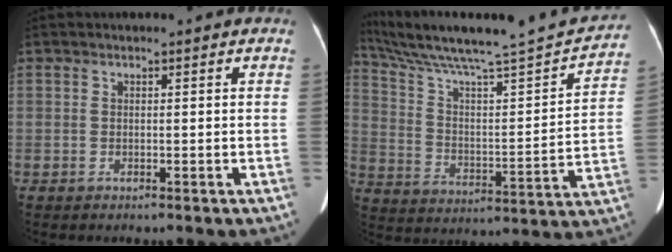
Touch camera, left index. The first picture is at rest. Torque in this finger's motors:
{"motor_torque": [-0.76, -1.38, 0.08, 0.10]}